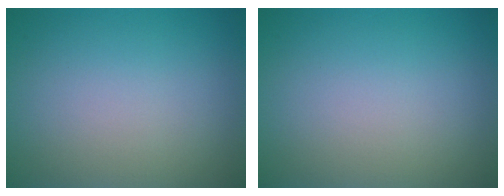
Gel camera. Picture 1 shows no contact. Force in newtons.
{"total": 0.0}